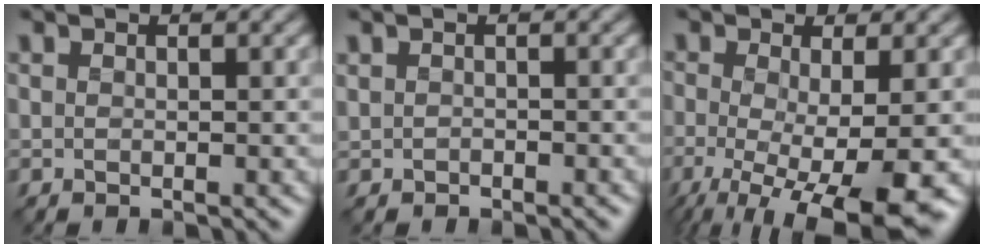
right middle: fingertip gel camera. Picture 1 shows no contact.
{"total": 0.9, "force": [-0.7, 0.2, -0.5], "torque": [0.015, -0.002, -0.010]}
{"total": 7.9, "force": [-3.1, 1.8, 7.0], "torque": [-0.106, -0.019, -0.048]}